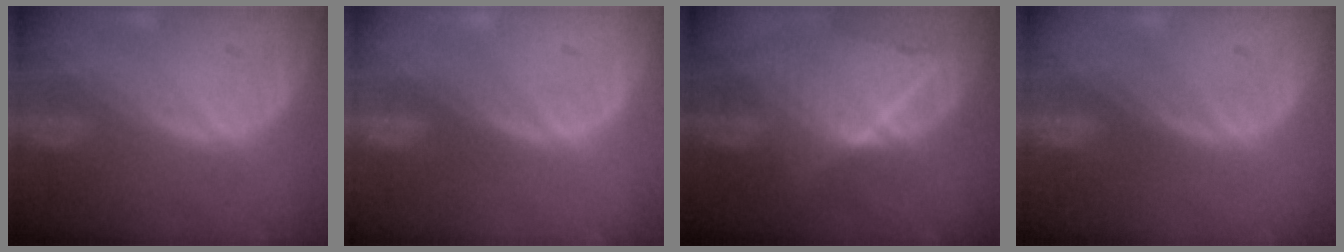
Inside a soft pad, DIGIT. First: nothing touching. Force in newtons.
{"total": 0.6, "press": 0.1, "slide": 0.6}
{"total": 9.2, "press": 8.3, "slide": 4.0}
{"total": 0.0}